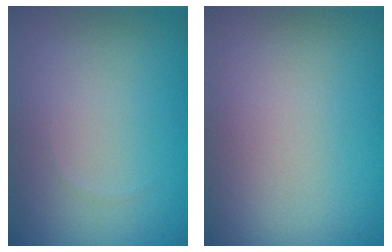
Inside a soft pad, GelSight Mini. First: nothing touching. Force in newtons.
{"total": 0.0}